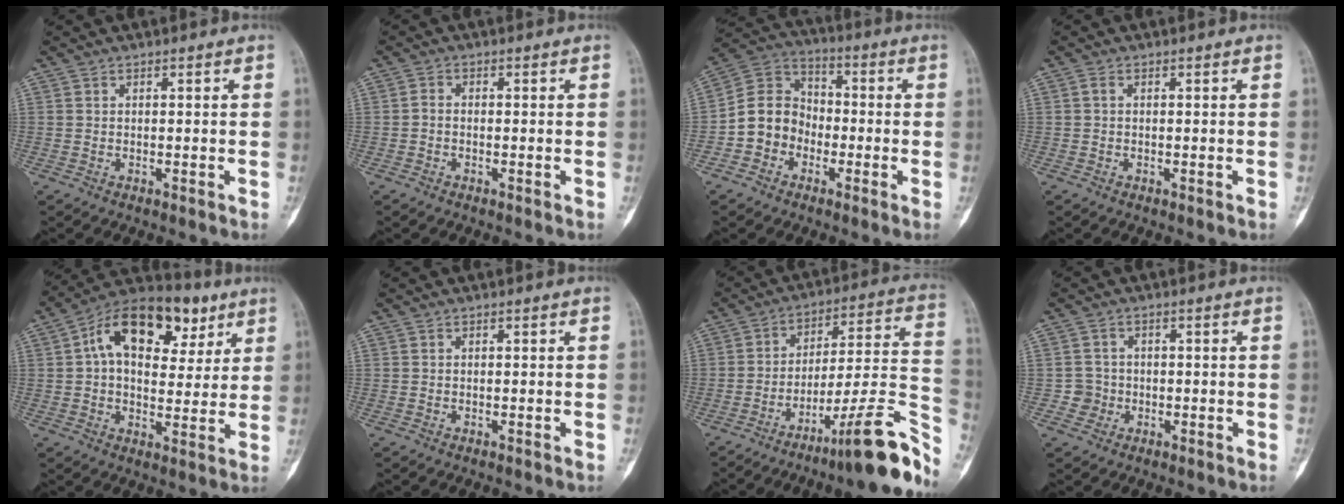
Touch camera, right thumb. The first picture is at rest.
{"total": 1.2, "force": [-0.5, 0.9, 0.7], "torque": [-0.013, 0.004, -0.013]}
{"total": 10.3, "force": [-2.9, 8.8, 4.5], "torque": [-0.056, 0.044, -0.065]}
{"total": 0.8, "force": [0.1, 0.5, 0.7], "torque": [-0.014, 0.002, -0.001]}
{"total": 18.4, "force": [6.8, 11.1, 13.0], "torque": [-0.167, 0.010, 0.100]}
{"total": 0.0}
{"total": 21.5, "force": [-12.3, 3.9, 17.2], "torque": [-0.190, 0.095, -0.178]}
{"total": 3.4, "force": [-1.0, 3.2, -0.1], "torque": [0.025, 0.012, -0.022]}